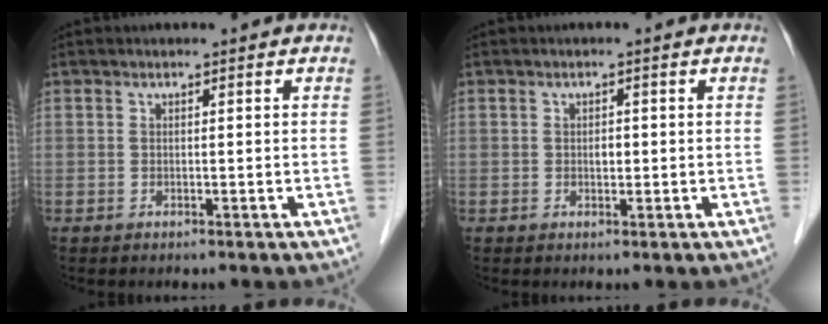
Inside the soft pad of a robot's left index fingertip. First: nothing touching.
{"total": 1.1, "force": [0.1, 0.7, 0.8], "torque": [-0.014, 0.001, 0.001]}